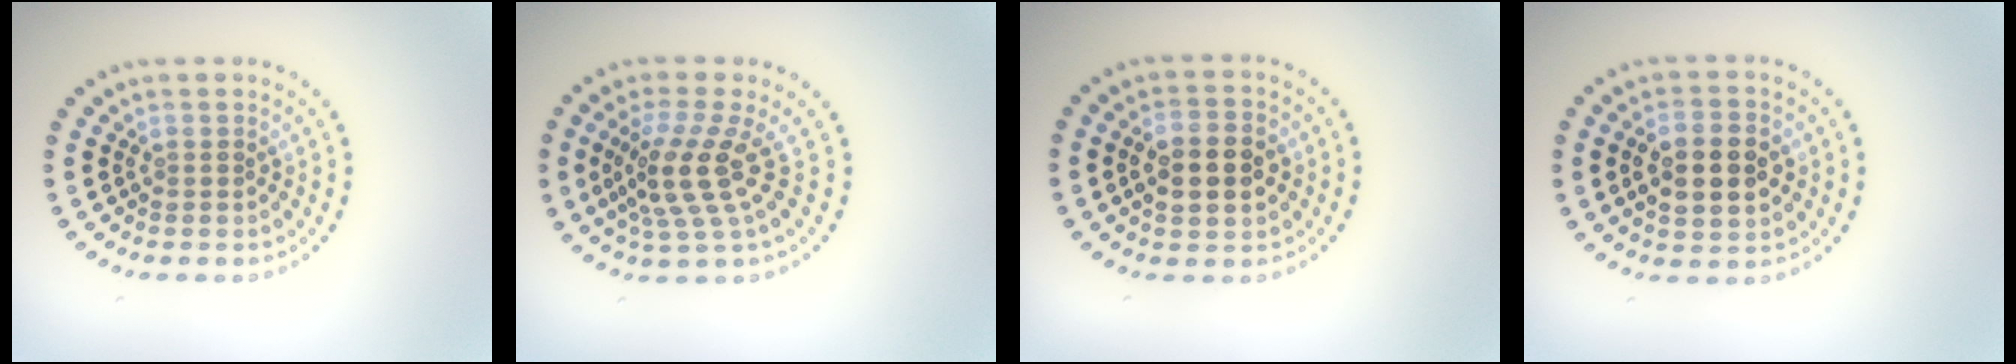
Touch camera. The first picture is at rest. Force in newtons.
{"total": 4.2, "press": 3.0, "slide": 3.0}
{"total": 5.1, "press": 5.1, "slide": 0.3}
{"total": 5.1, "press": 5.1, "slide": 0.3}